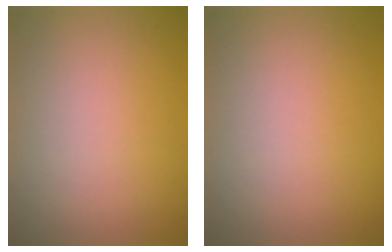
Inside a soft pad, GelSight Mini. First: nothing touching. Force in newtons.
{"total": 0.0}